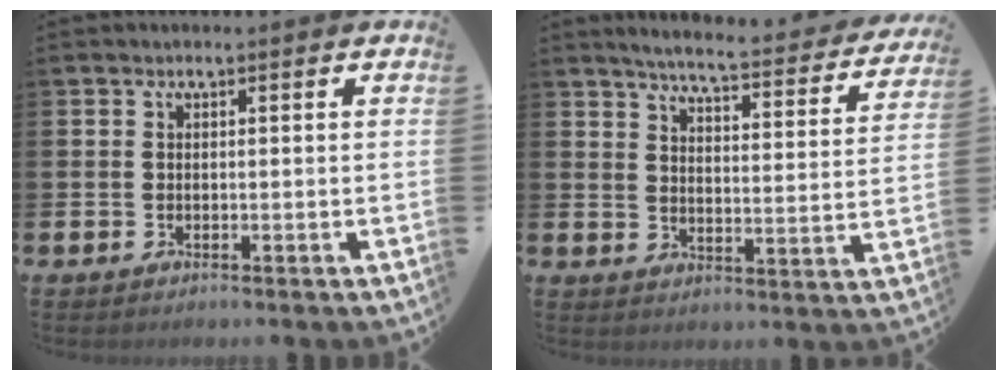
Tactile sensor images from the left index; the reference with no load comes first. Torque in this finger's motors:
{"motor_torque": [0.90, -1.25, 0.29, 0.10]}